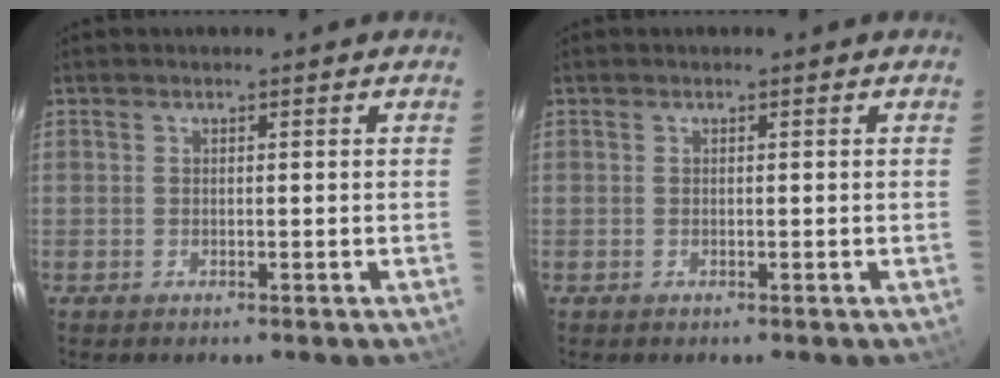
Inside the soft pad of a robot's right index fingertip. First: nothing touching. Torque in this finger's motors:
{"motor_torque": [0.00, 0.00, 0.00, 0.00]}